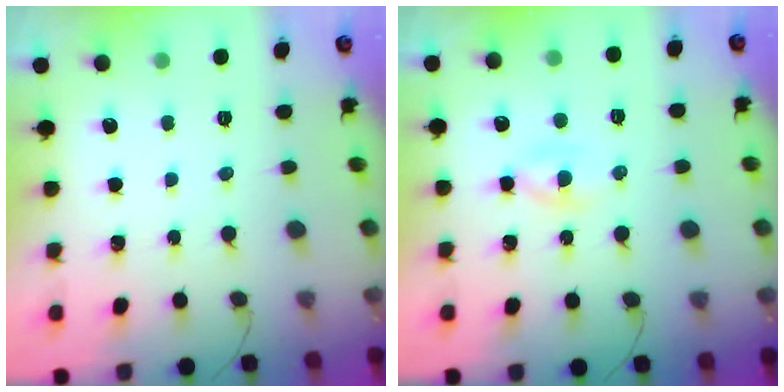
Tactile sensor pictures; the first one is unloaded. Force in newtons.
{"total": 2.1, "press": 2.0, "slide": 0.8}